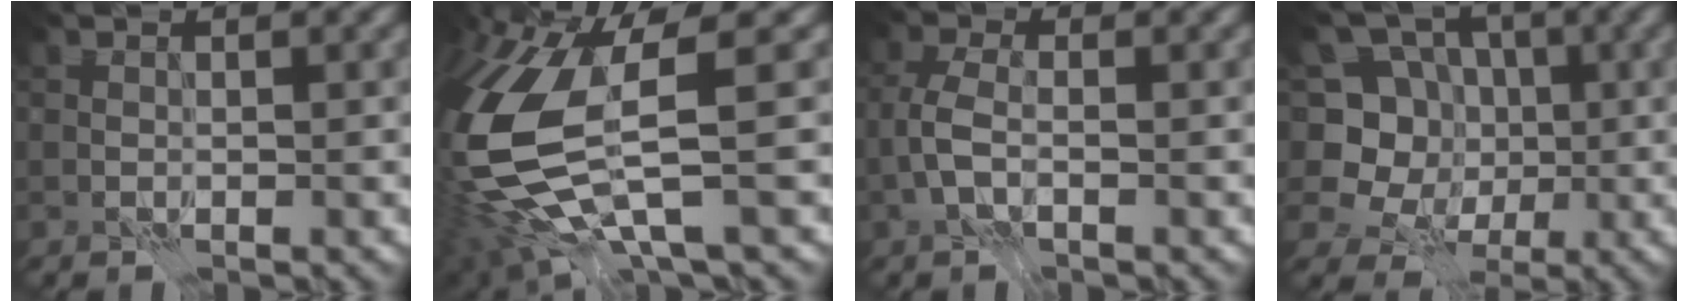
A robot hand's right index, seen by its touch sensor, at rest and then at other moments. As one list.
[{"total": 11.9, "force": [-1.0, 4.3, 11.0], "torque": [-0.256, -0.035, -0.010]}, {"total": 3.4, "force": [-1.4, 1.7, 2.5], "torque": [-0.062, 0.001, -0.035]}, {"total": 9.4, "force": [-1.7, 8.7, 3.0], "torque": [-0.054, 0.028, -0.067]}]